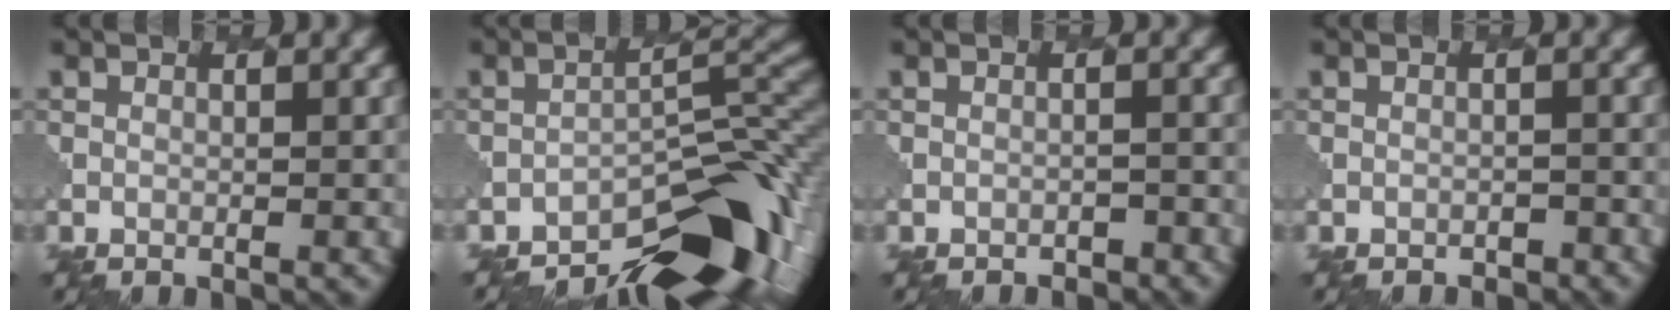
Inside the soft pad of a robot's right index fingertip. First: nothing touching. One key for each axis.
{"total": 10.0, "fx": -7.4, "fy": 3.6, "fz": 5.6, "tx": -0.053, "ty": 0.011, "tz": -0.125}
{"total": 1.8, "fx": -1.7, "fy": 0.5, "fz": 0.2, "tx": 0.001, "ty": 0.004, "tz": -0.021}
{"total": 1.5, "fx": -1.4, "fy": 0.5, "fz": 0.1, "tx": 0.003, "ty": 0.003, "tz": -0.015}